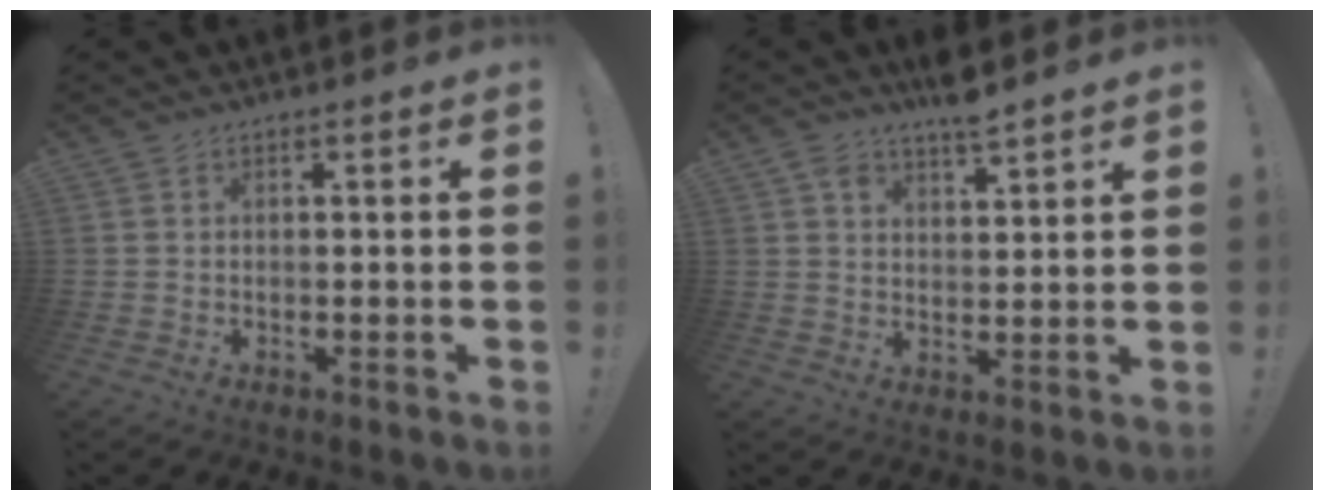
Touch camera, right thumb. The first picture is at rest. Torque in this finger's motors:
{"motor_torque": [-0.04, 1.11, 0.22, -0.04, 0.02]}